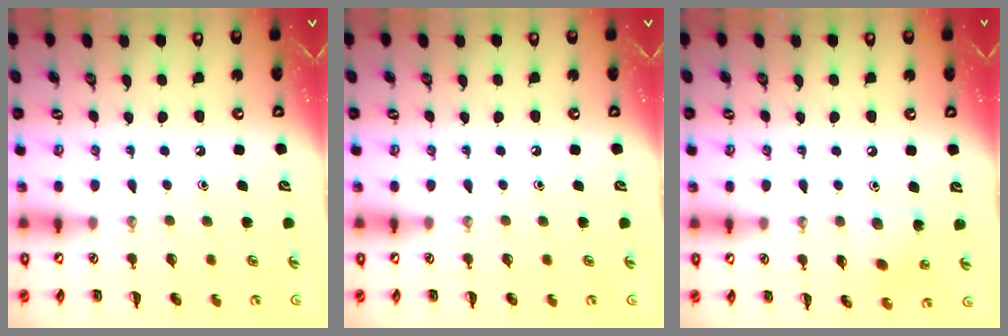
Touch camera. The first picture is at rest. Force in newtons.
{"total": 0.0}
{"total": 5.6, "press": 5.6, "slide": 0.6}